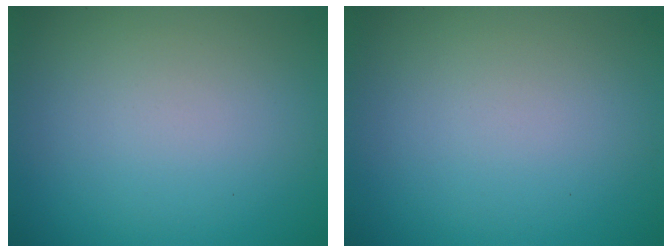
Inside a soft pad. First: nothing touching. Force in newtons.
{"total": 0.0}